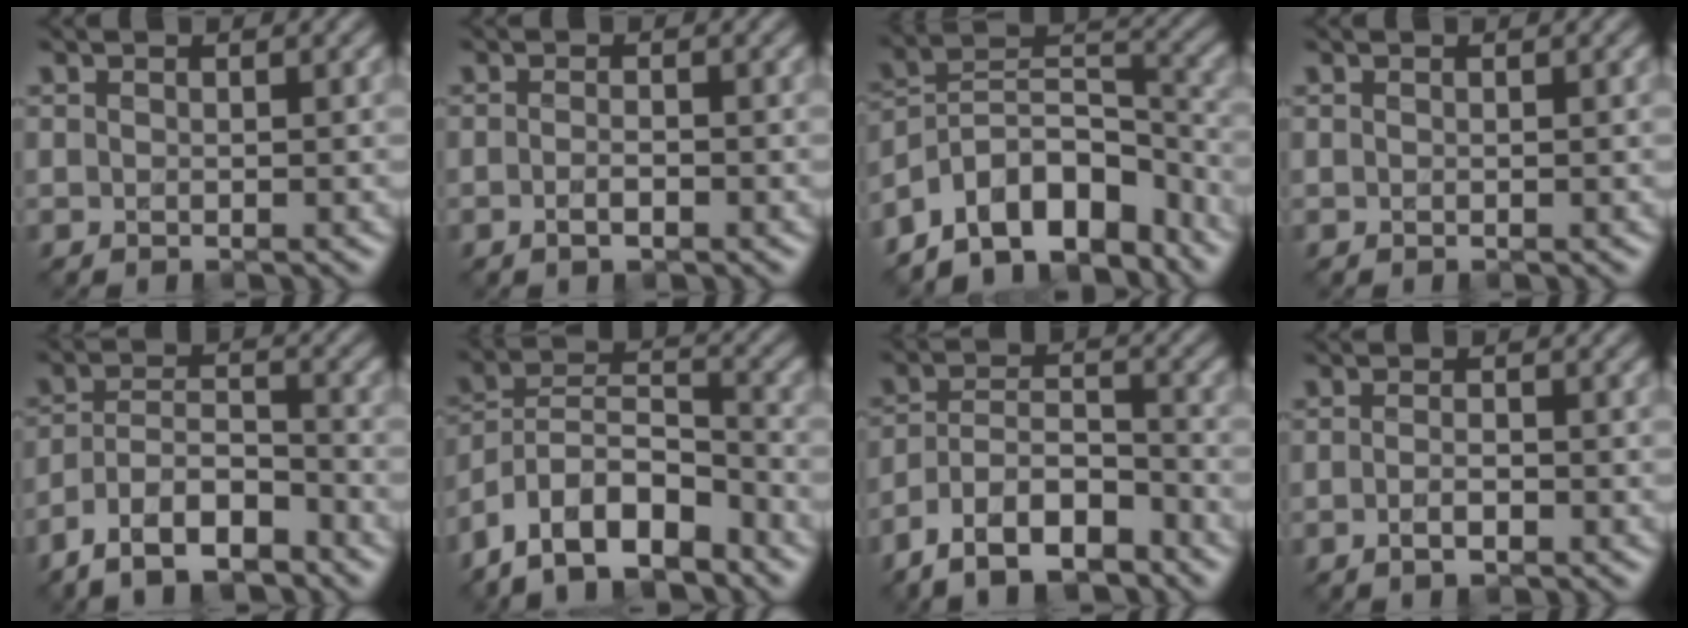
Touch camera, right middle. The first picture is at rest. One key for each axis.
{"total": 1.4, "fx": -0.6, "fy": 0.4, "fz": 1.1, "tx": -0.022, "ty": -0.003, "tz": -0.013}
{"total": 10.5, "fx": -7.8, "fy": 5.0, "fz": 5.0, "tx": -0.073, "ty": 0.022, "tz": -0.145}
{"total": 0.0}
{"total": 6.8, "fx": -4.9, "fy": 2.6, "fz": 4.0, "tx": -0.070, "ty": -0.001, "tz": -0.095}
{"total": 10.2, "fx": -7.4, "fy": 4.3, "fz": 5.6, "tx": -0.094, "ty": 0.009, "tz": -0.142}
{"total": 7.6, "fx": -5.4, "fy": 3.0, "fz": 4.5, "tx": -0.078, "ty": 0.000, "tz": -0.105}
{"total": 1.7, "fx": -0.7, "fy": 0.5, "fz": 1.4, "tx": -0.027, "ty": -0.003, "tz": -0.015}